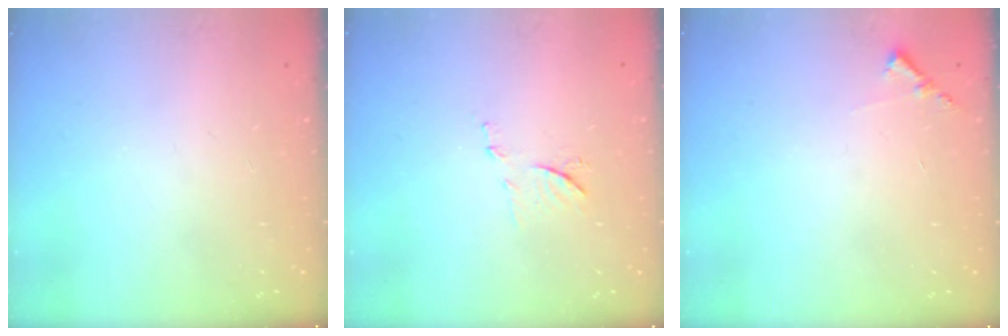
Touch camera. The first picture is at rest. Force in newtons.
{"total": 7.2, "press": 7.1, "slide": 0.5}
{"total": 5.8, "press": 5.8, "slide": 0.4}